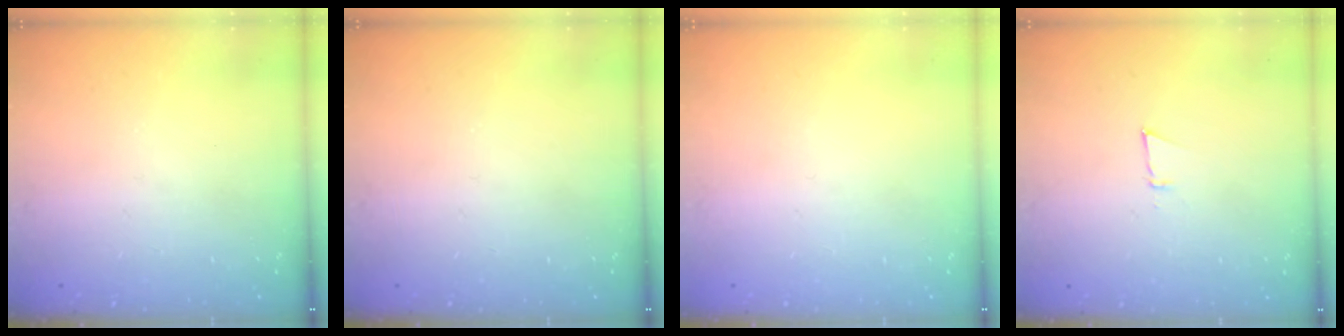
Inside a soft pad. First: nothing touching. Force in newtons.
{"total": 0.0}
{"total": 0.0}
{"total": 3.4, "press": 3.4, "slide": 0.6}